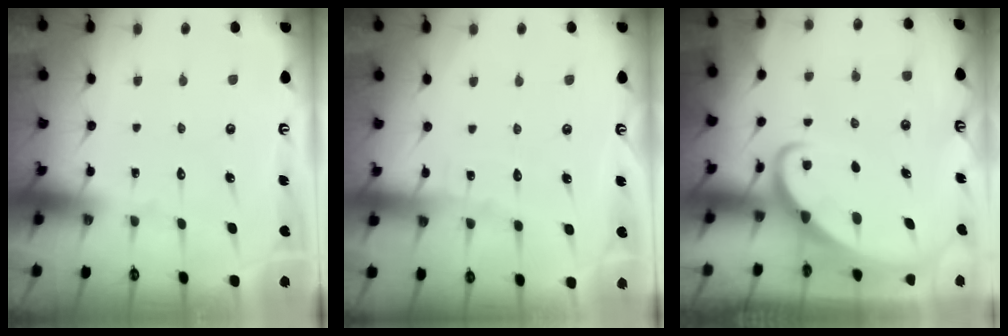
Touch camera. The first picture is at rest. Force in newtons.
{"total": 2.7, "press": 2.7, "slide": 0.3}
{"total": 3.0, "press": 3.0, "slide": 0.2}